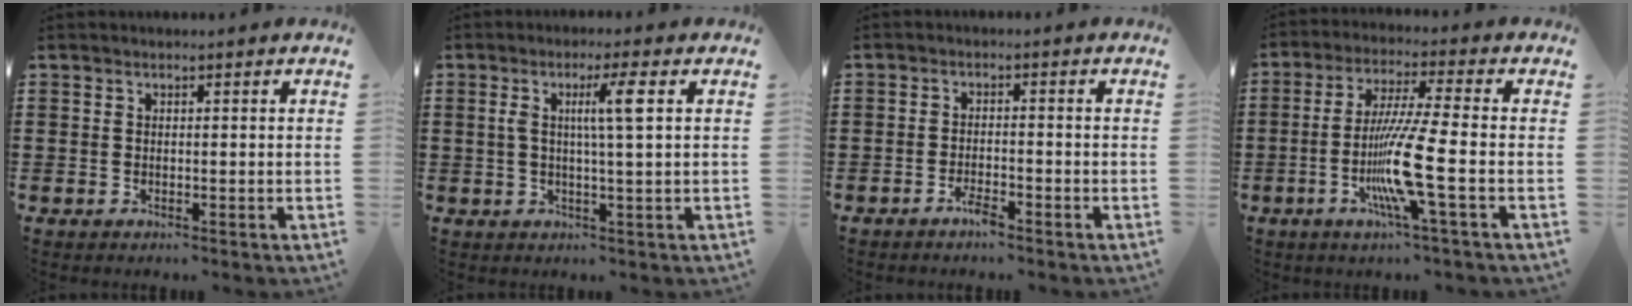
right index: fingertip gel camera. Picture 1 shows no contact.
{"total": 5.8, "force": [1.4, 0.0, 5.7], "torque": [-0.112, -0.001, 0.017]}
{"total": 2.1, "force": [-1.6, 0.3, 1.3], "torque": [-0.031, -0.003, -0.031]}
{"total": 10.5, "force": [-3.1, -0.1, 10.1], "torque": [-0.204, -0.020, -0.066]}